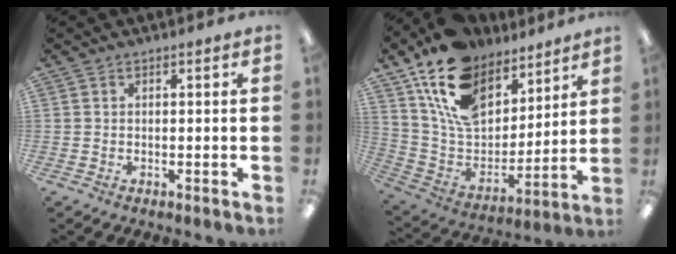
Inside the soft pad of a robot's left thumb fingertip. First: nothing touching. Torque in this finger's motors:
{"motor_torque": [0.79, 0.92, 1.30, -1.47, 0.16]}